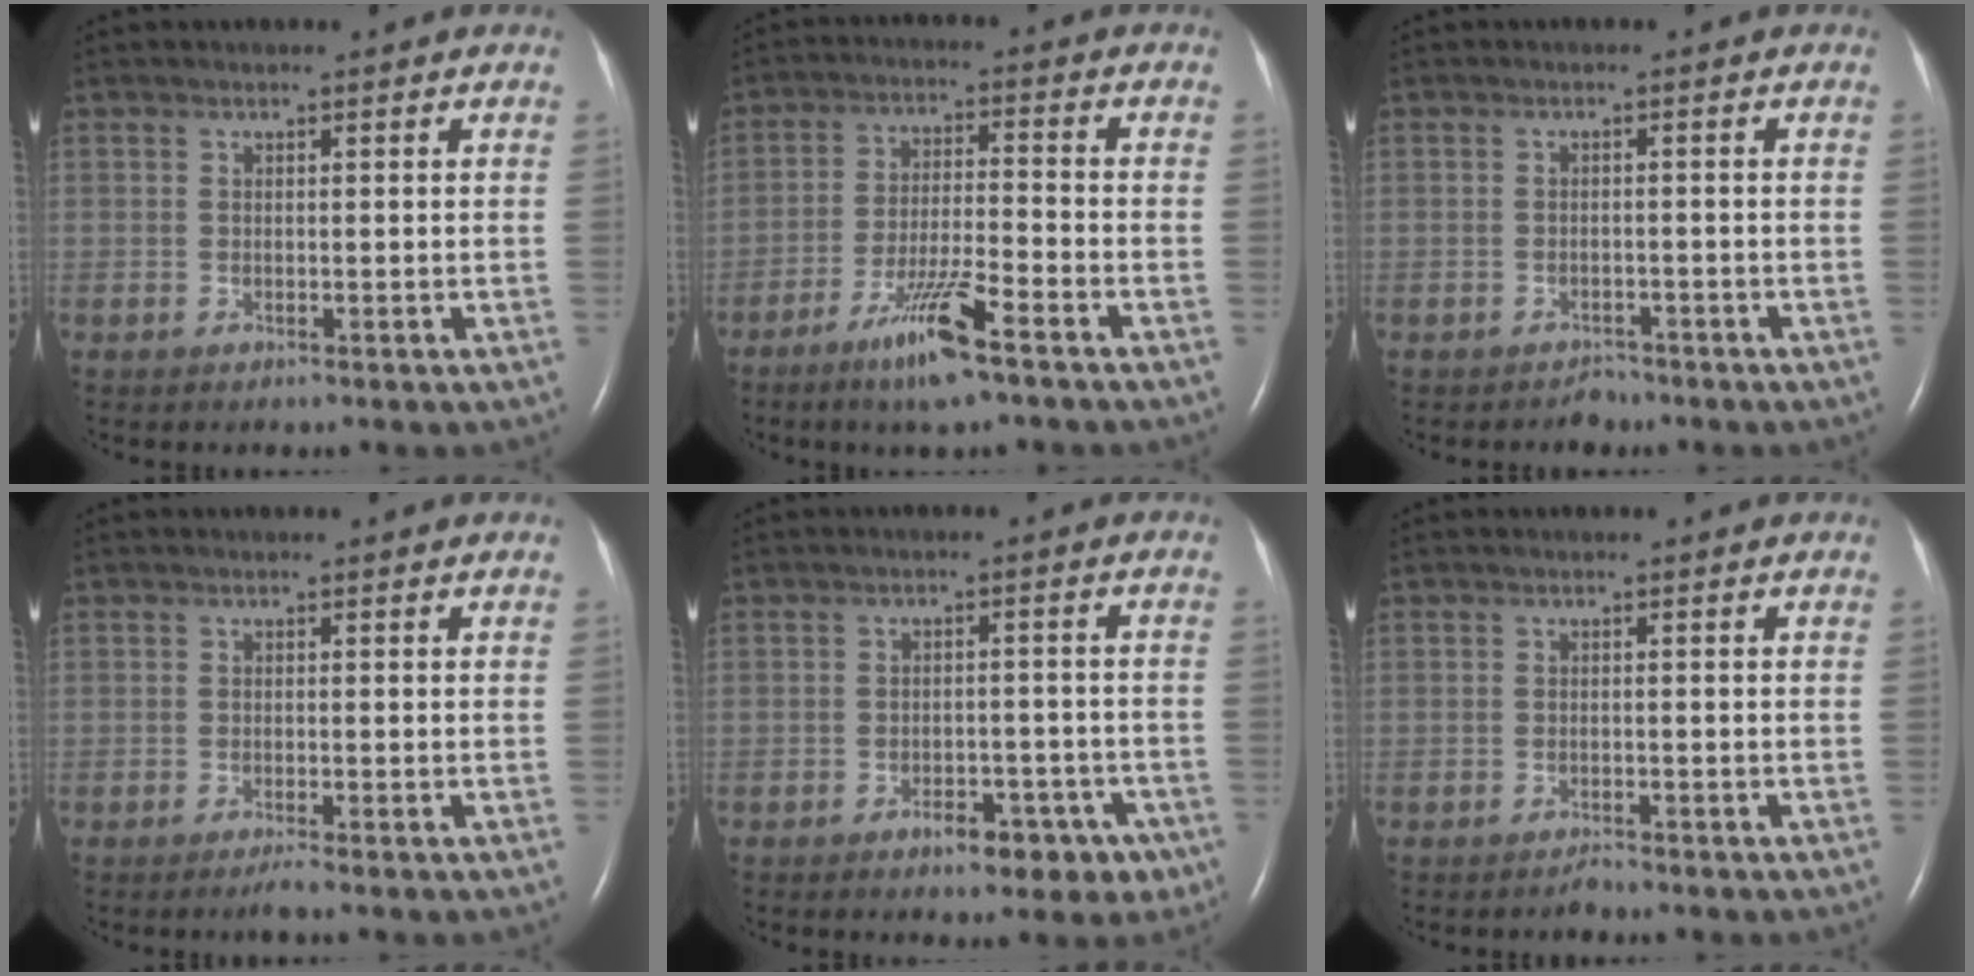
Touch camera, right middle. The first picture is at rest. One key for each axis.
{"total": 9.2, "fx": -5.9, "fy": 0.4, "fz": 7.1, "tx": -0.138, "ty": -0.019, "tz": -0.108}
{"total": 1.6, "fx": -1.4, "fy": 0.7, "fz": -0.2, "tx": -0.005, "ty": 0.001, "tz": -0.021}
{"total": 1.2, "fx": -0.9, "fy": -0.3, "fz": 0.7, "tx": -0.015, "ty": -0.002, "tz": -0.018}
{"total": 6.9, "fx": -4.3, "fy": 3.6, "fz": 4.0, "tx": -0.036, "ty": 0.015, "tz": -0.053}
{"total": 0.9, "fx": -0.9, "fy": 0.1, "fz": 0.1, "tx": -0.005, "ty": -0.002, "tz": -0.013}